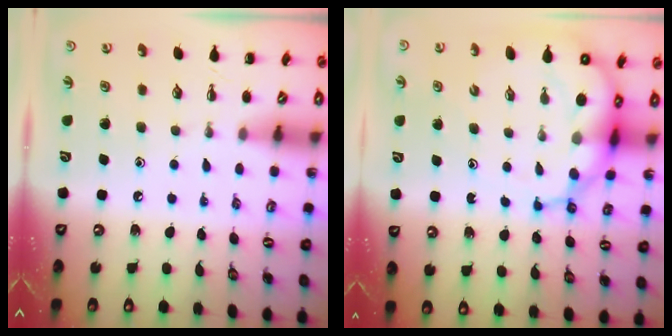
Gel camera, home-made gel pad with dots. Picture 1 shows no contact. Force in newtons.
{"total": 10.7, "press": 10.3, "slide": 2.8}